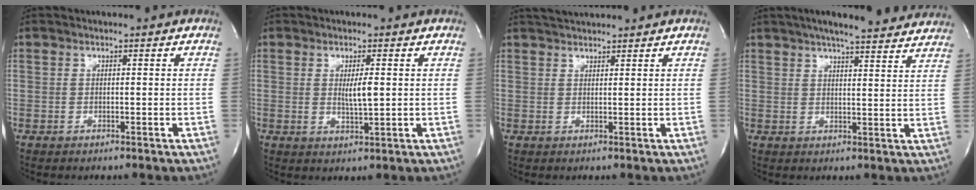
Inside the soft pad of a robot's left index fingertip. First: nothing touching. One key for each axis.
{"total": 3.3, "fx": 0.1, "fy": 0.5, "fz": 3.2, "tx": -0.059, "ty": -0.009, "tz": 0.001}
{"total": 3.4, "fx": 3.2, "fy": 0.3, "fz": 0.9, "tx": -0.020, "ty": 0.025, "tz": 0.059}
{"total": 16.7, "fx": 14.6, "fy": 2.1, "fz": 7.7, "tx": -0.114, "ty": 0.024, "tz": 0.184}